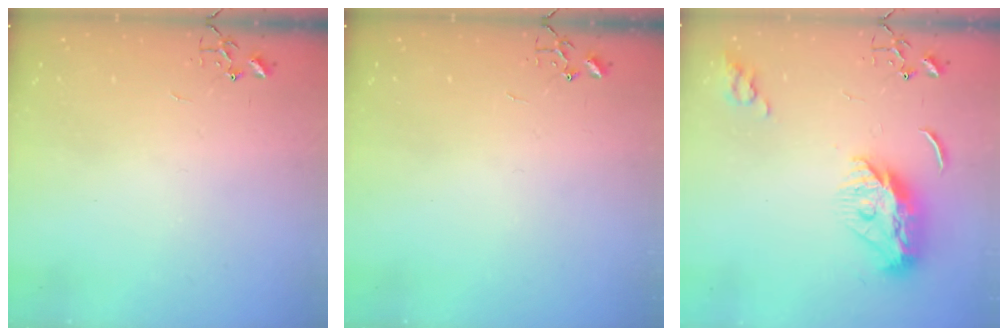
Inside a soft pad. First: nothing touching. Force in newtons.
{"total": 0.0}
{"total": 11.9, "press": 11.9, "slide": 0.9}